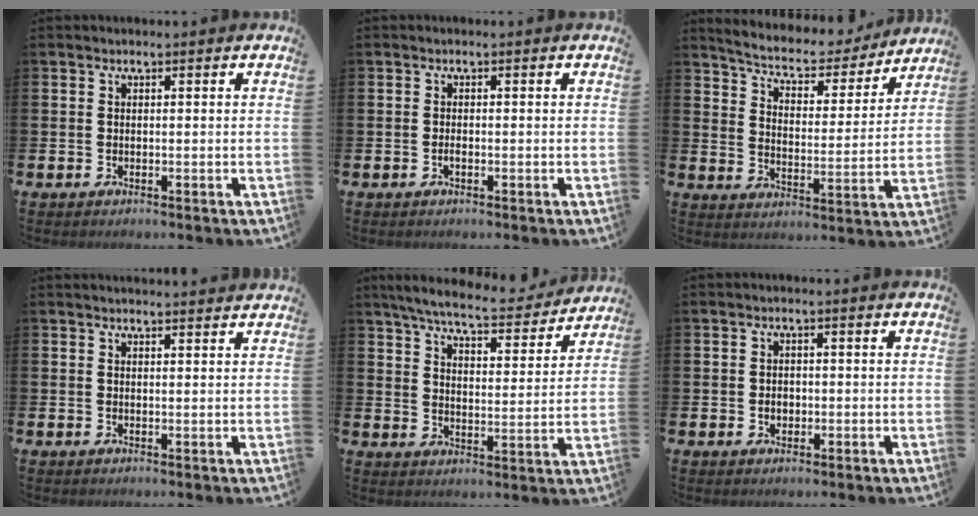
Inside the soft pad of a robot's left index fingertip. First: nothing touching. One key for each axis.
{"total": 0.7, "fx": -0.4, "fy": 0.3, "fz": 0.6, "tx": -0.015, "ty": 0.000, "tz": -0.006}
{"total": 6.4, "fx": 5.8, "fy": 2.0, "fz": 1.6, "tx": -0.052, "ty": -0.044, "tz": 0.094}
{"total": 1.6, "fx": 1.6, "fy": 0.0, "fz": 0.0, "tx": 0.009, "ty": -0.011, "tz": 0.028}
{"total": 7.3, "fx": 6.9, "fy": 0.9, "fz": 2.4, "tx": -0.063, "ty": -0.044, "tz": 0.117}
{"total": 1.6, "fx": -0.2, "fy": 1.3, "fz": 0.9, "tx": -0.005, "ty": 0.003, "tz": -0.009}